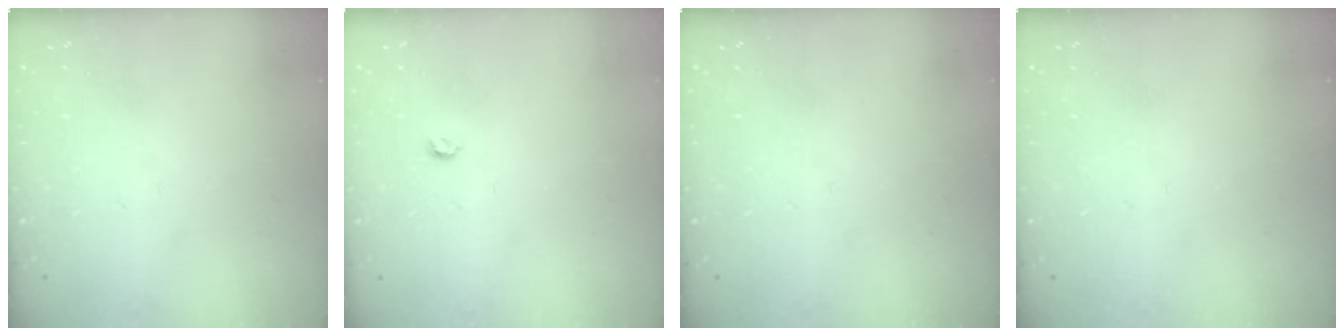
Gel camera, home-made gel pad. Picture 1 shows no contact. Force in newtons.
{"total": 3.5, "press": 3.5, "slide": 0.5}
{"total": 0.0}
{"total": 0.0}